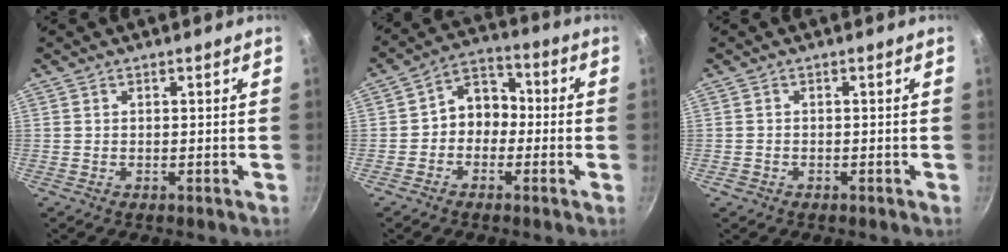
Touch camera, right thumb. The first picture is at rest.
{"total": 7.4, "force": [-1.1, 6.0, 4.1], "torque": [-0.017, 0.034, -0.037]}
{"total": 0.8, "force": [-0.5, 0.6, 0.2], "torque": [-0.008, 0.005, -0.007]}